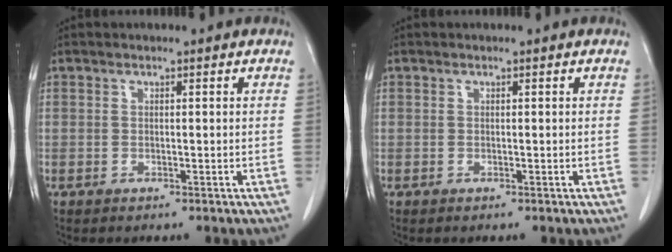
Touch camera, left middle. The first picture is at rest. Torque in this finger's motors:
{"motor_torque": [-0.02, -0.02, 0.21, 0.04]}